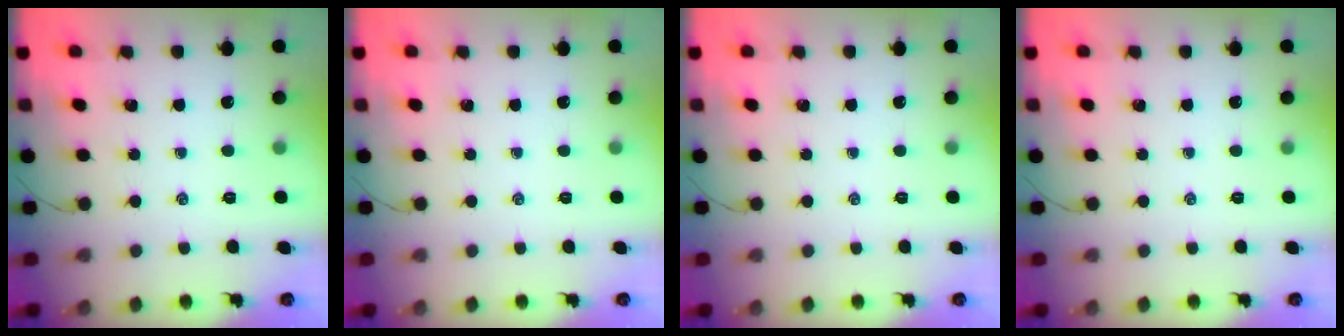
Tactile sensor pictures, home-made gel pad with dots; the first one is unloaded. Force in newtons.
{"total": 0.0}
{"total": 0.0}
{"total": 0.0}